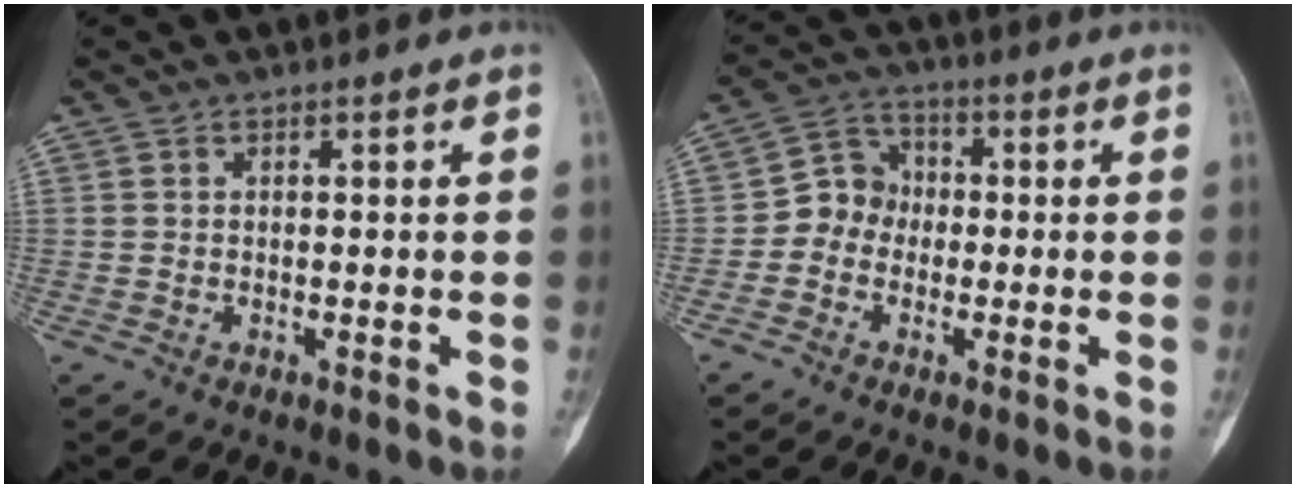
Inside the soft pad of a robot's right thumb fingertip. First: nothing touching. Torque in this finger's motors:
{"motor_torque": [0.07, -0.02, 0.07, -0.07, 0.06]}